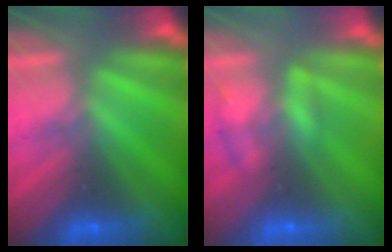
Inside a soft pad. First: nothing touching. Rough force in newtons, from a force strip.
{"total": 2.3}